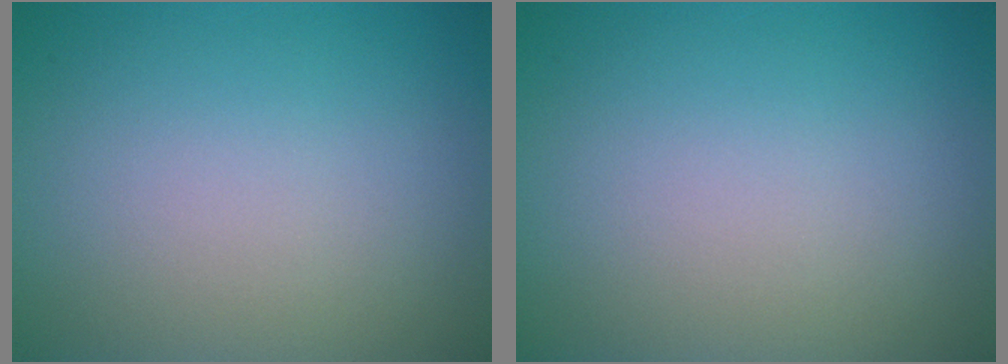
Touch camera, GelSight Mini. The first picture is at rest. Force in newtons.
{"total": 0.0}